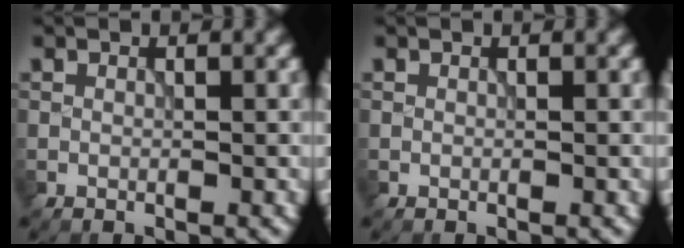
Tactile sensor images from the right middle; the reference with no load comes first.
{"total": 0.0}